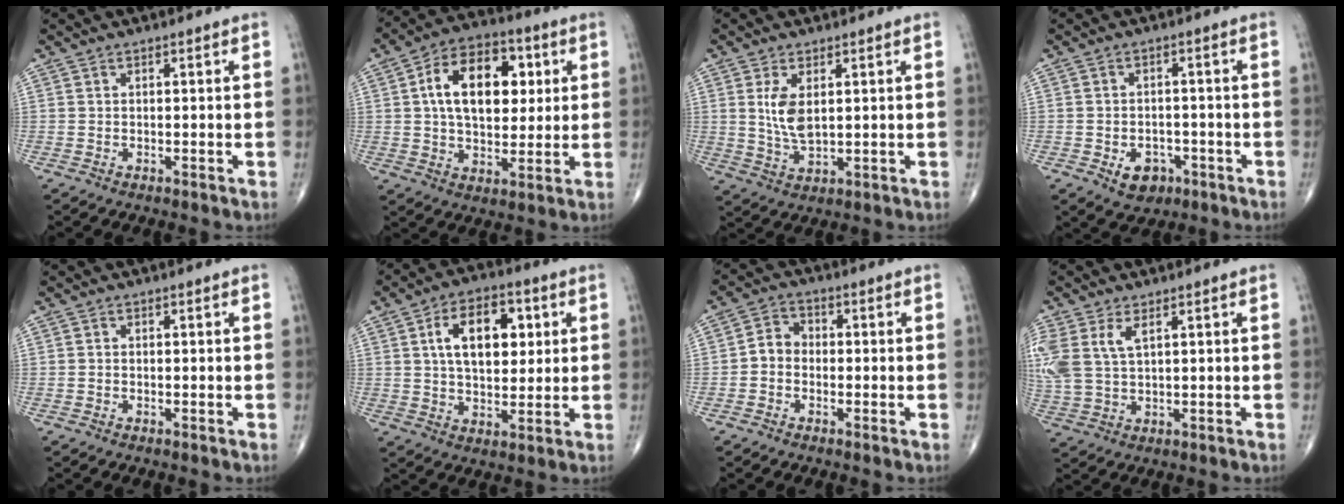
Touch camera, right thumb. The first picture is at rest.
{"total": 16.6, "force": [3.6, 10.2, 12.5], "torque": [-0.171, 0.008, 0.056]}
{"total": 6.0, "force": [1.5, 2.8, 5.1], "torque": [-0.098, -0.013, 0.038]}
{"total": 5.3, "force": [-2.3, 3.9, 2.7], "torque": [-0.021, 0.013, -0.026]}
{"total": 0.0}
{"total": 13.1, "force": [3.4, 7.7, 10.1], "torque": [-0.134, 0.001, 0.054]}
{"total": 4.3, "force": [-0.9, 3.6, 2.1], "torque": [-0.022, 0.018, -0.030]}
{"total": 10.3, "force": [3.5, 5.7, 7.8], "torque": [-0.201, 0.003, 0.083]}